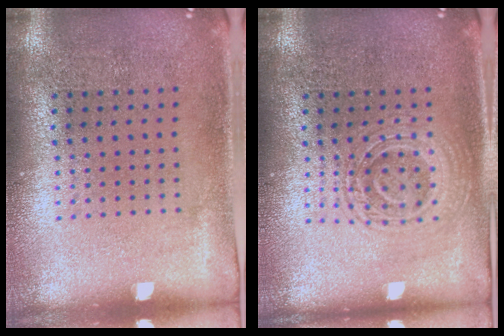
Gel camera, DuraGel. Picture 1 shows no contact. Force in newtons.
{"total": 2.9, "press": 2.8, "slide": 0.6}